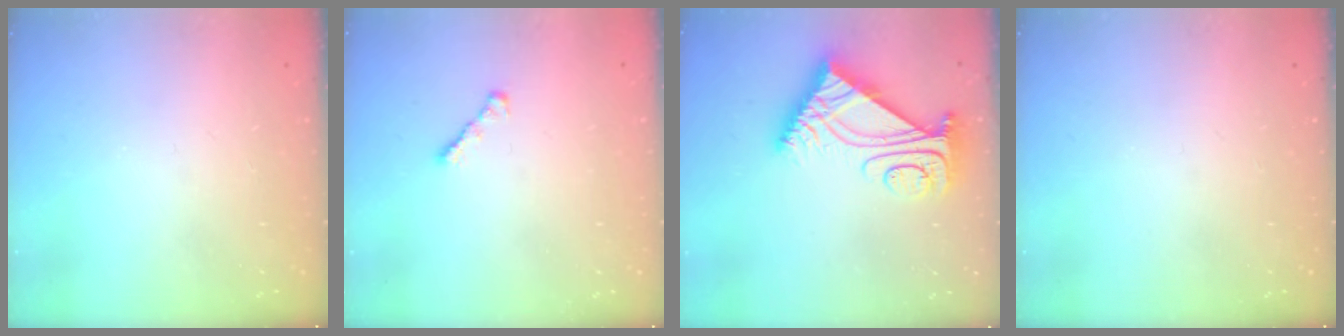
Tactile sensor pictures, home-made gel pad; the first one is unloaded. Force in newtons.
{"total": 2.4, "press": 2.3, "slide": 0.6}
{"total": 9.6, "press": 9.6, "slide": 0.9}
{"total": 0.0}